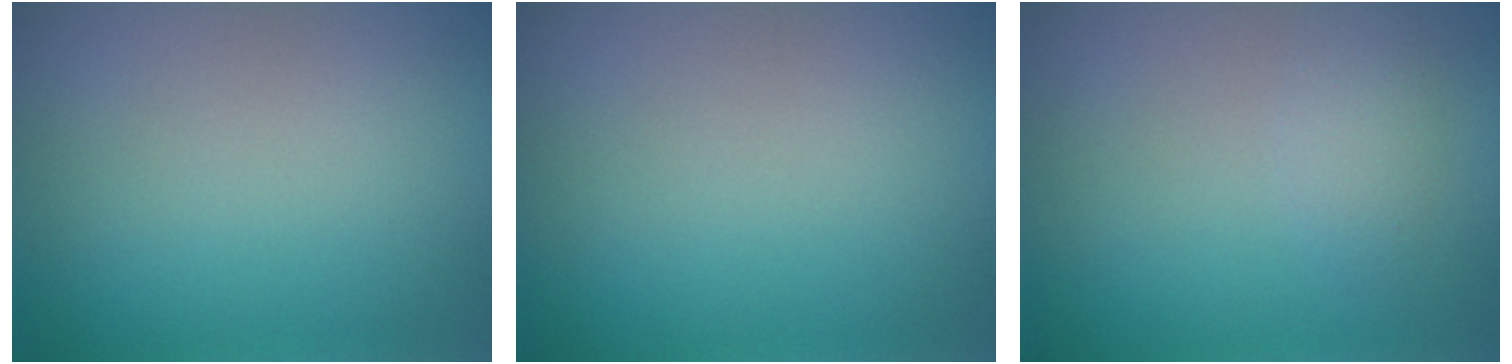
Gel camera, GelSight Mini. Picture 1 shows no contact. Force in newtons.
{"total": 0.0}
{"total": 1.5, "press": 1.5, "slide": 0.1}